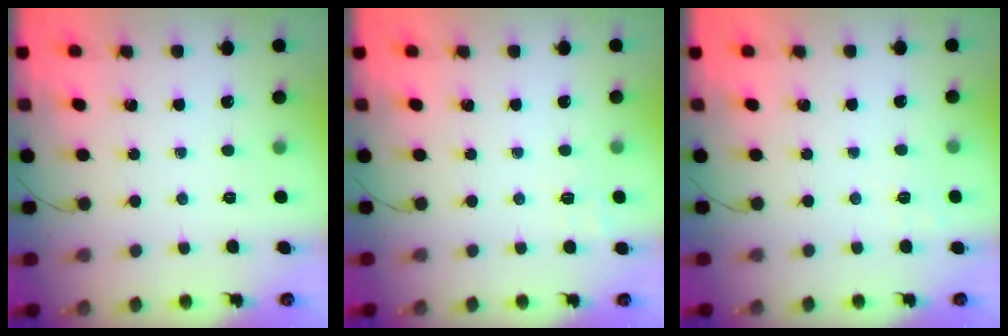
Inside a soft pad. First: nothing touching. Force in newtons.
{"total": 5.5, "press": 5.2, "slide": 2.0}
{"total": 3.4, "press": 2.9, "slide": 1.6}